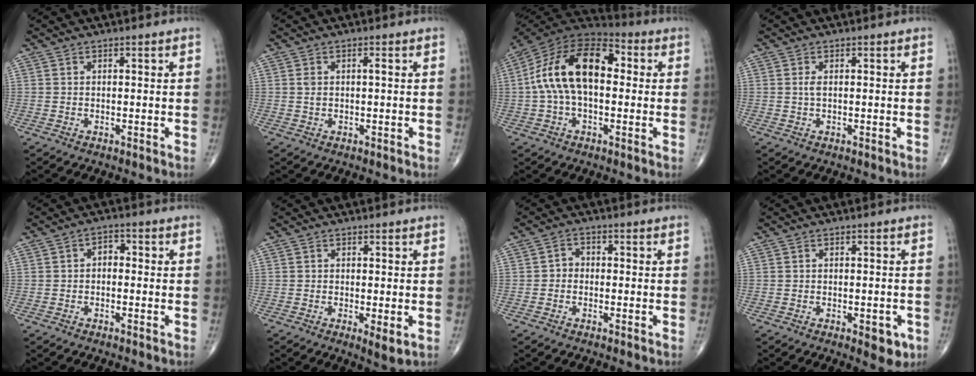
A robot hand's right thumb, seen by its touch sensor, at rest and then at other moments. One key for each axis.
{"total": 1.7, "fx": 0.2, "fy": 0.7, "fz": 1.5, "tx": -0.036, "ty": 0.007, "tz": 0.006}
{"total": 17.8, "fx": 1.4, "fy": 10.1, "fz": 14.6, "tx": -0.260, "ty": 0.045, "tz": 0.014}
{"total": 1.0, "fx": 0.1, "fy": 0.3, "fz": 0.9, "tx": -0.024, "ty": -0.002, "tz": 0.002}
{"total": 2.7, "fx": -0.1, "fy": 1.9, "fz": 2.0, "tx": -0.012, "ty": 0.012, "tz": -0.013}
{"total": 3.0, "fx": -0.6, "fy": 0.8, "fz": 2.8, "tx": -0.051, "ty": -0.013, "tz": -0.012}
{"total": 2.3, "fx": -0.6, "fy": 1.9, "fz": 1.1, "tx": -0.004, "ty": 0.010, "tz": -0.020}
{"total": 4.2, "fx": -1.7, "fy": 2.0, "fz": 3.3, "tx": -0.025, "ty": -0.001, "tz": -0.017}